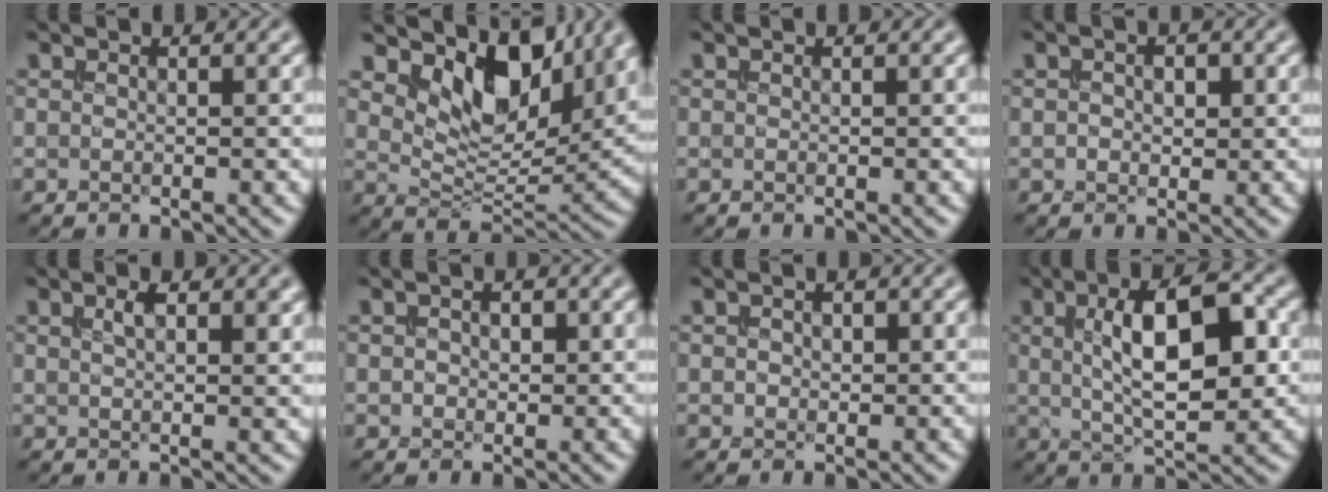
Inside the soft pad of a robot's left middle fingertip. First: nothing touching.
{"total": 10.1, "force": [5.6, 5.1, 6.6], "torque": [-0.104, -0.004, 0.098]}
{"total": 0.0}
{"total": 1.6, "force": [0.1, 1.1, 1.1], "torque": [-0.022, 0.001, -0.001]}
{"total": 2.9, "force": [1.2, 1.0, 2.5], "torque": [-0.042, 0.002, 0.022]}
{"total": 1.3, "force": [0.0, 1.0, 0.8], "torque": [-0.017, 0.001, -0.001]}
{"total": 1.0, "force": [0.1, 0.8, 0.5], "torque": [-0.012, -0.001, 0.001]}
{"total": 8.8, "force": [1.2, 3.3, 8.1], "torque": [-0.125, 0.008, 0.016]}